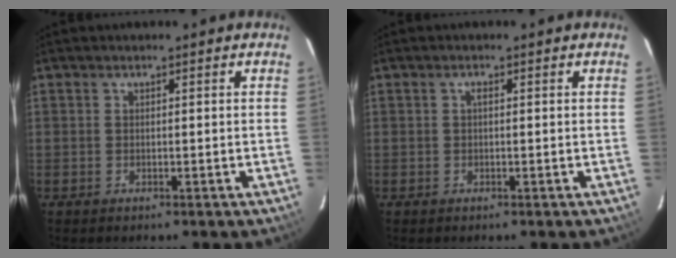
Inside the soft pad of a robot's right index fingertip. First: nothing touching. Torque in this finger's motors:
{"motor_torque": [0.06, 0.01, 0.09, 0.02]}